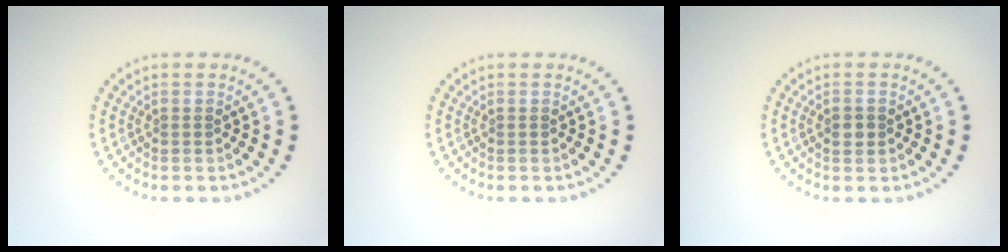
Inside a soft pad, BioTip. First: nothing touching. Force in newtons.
{"total": 0.0}
{"total": 1.6, "press": 1.6, "slide": 0.1}